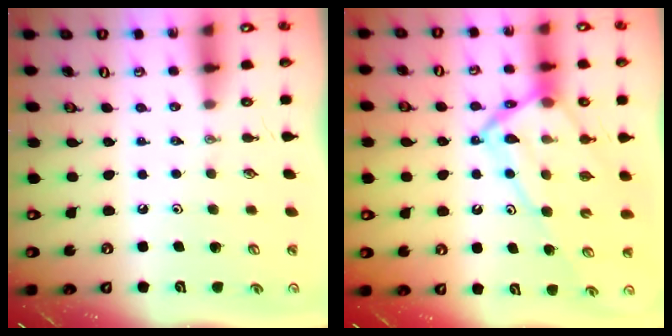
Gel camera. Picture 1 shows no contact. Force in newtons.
{"total": 15.9, "press": 15.8, "slide": 1.8}